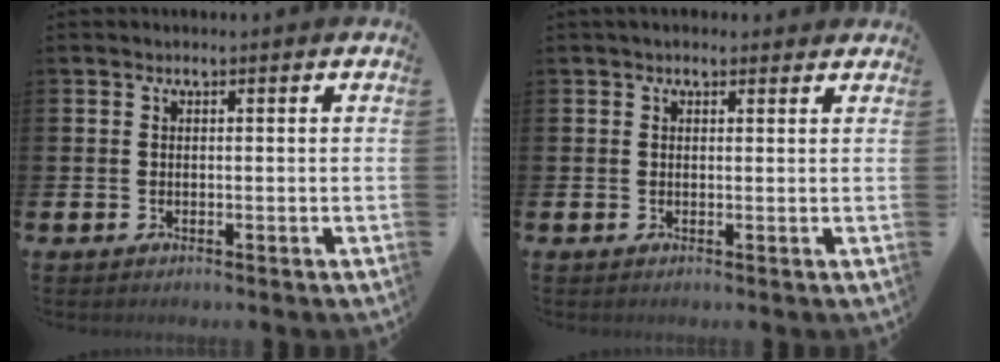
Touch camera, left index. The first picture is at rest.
{"total": 1.2, "force": [1.0, 0.6, 0.4], "torque": [0.003, 0.004, 0.016]}